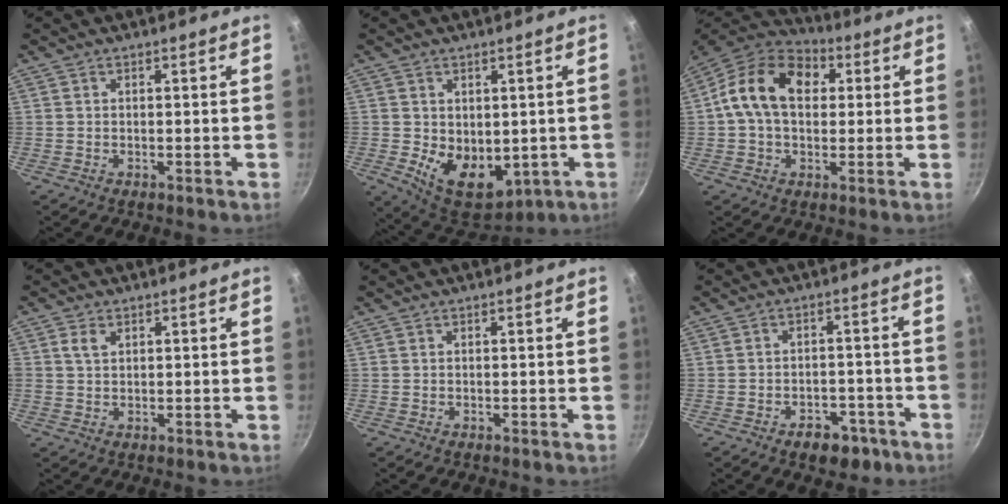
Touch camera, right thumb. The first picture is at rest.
{"total": 11.4, "force": [-1.0, 7.9, 8.1], "torque": [-0.097, -0.024, 0.009]}
{"total": 15.7, "force": [2.9, 11.2, 10.6], "torque": [-0.153, 0.022, 0.031]}
{"total": 2.4, "force": [0.9, 1.7, 1.5], "torque": [-0.021, 0.001, 0.017]}
{"total": 0.0}
{"total": 6.9, "force": [-4.1, 4.3, 3.6], "torque": [-0.021, 0.034, -0.044]}